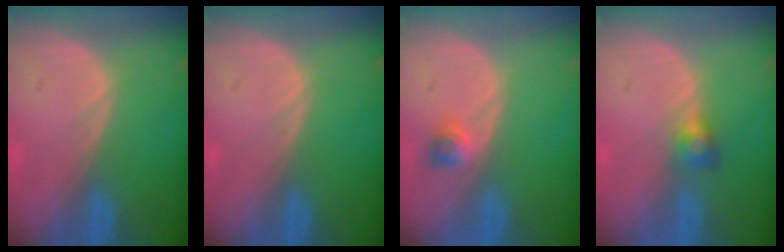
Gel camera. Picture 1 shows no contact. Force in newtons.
{"total": 0.0}
{"total": 2.4, "press": 2.0, "slide": 1.3}
{"total": 2.6, "press": 2.5, "slide": 0.7}